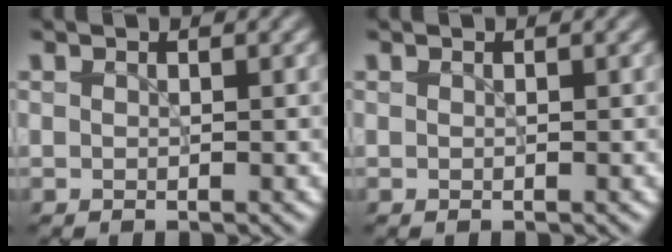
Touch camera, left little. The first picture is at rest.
{"total": 0.0}